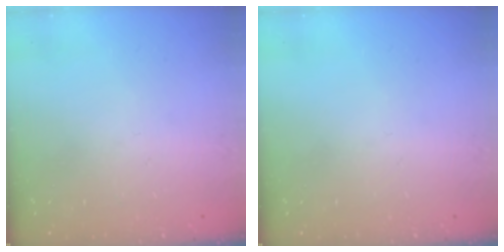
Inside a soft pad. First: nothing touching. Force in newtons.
{"total": 0.0}